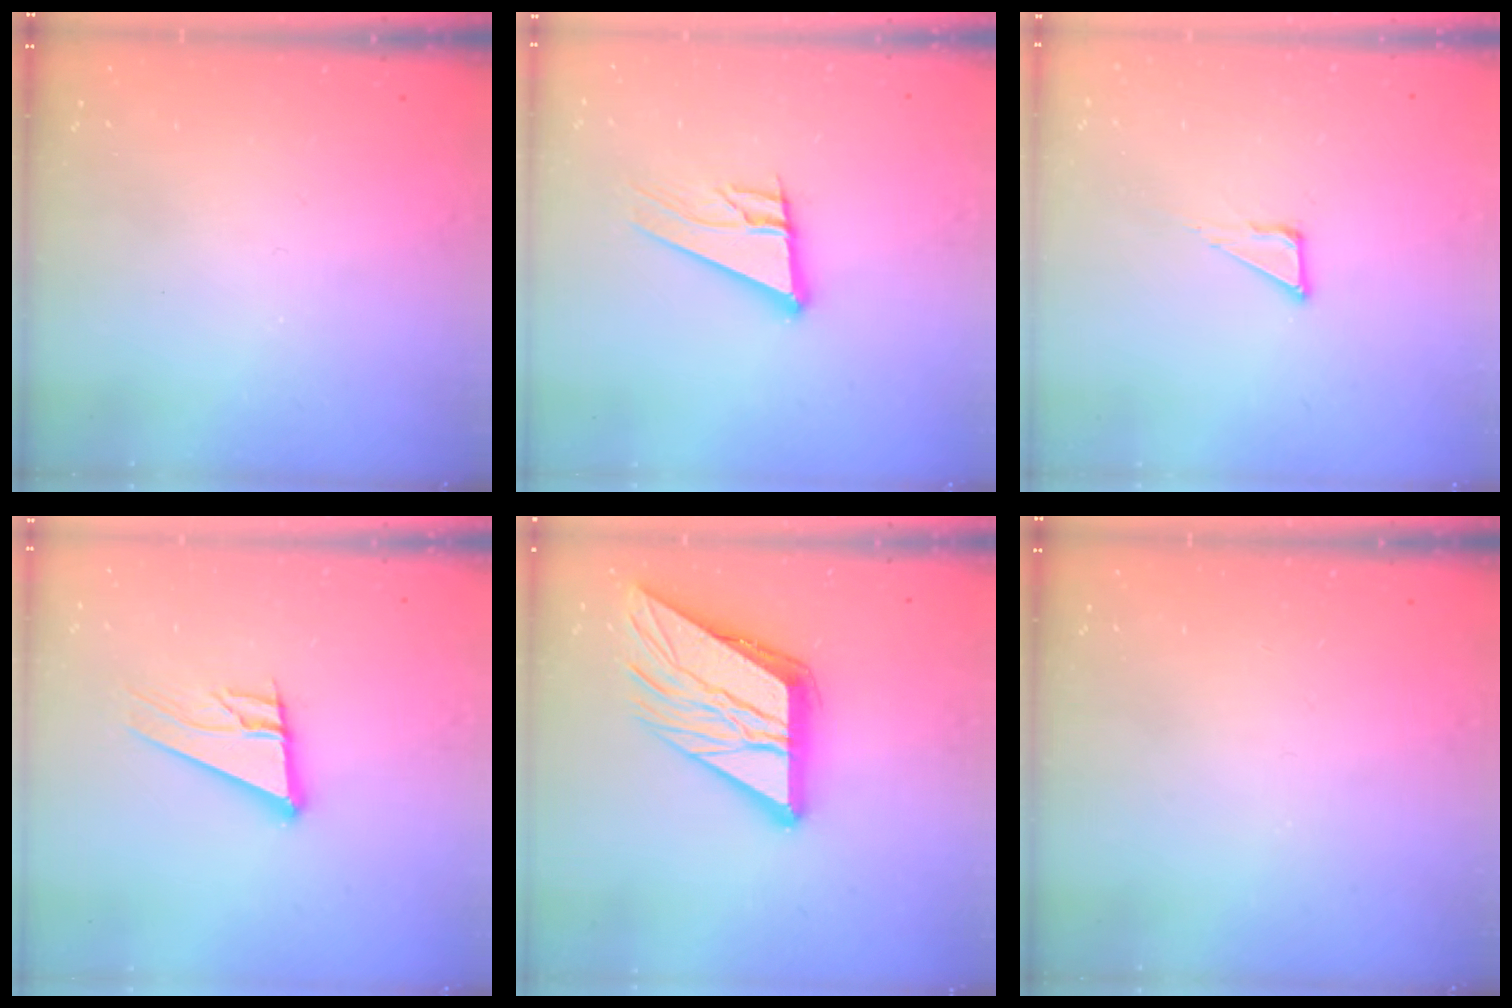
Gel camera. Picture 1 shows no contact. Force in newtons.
{"total": 11.4, "press": 11.3, "slide": 2.0}
{"total": 3.8, "press": 3.8, "slide": 0.3}
{"total": 11.4, "press": 11.3, "slide": 2.0}
{"total": 17.6, "press": 17.4, "slide": 2.1}
{"total": 0.0}